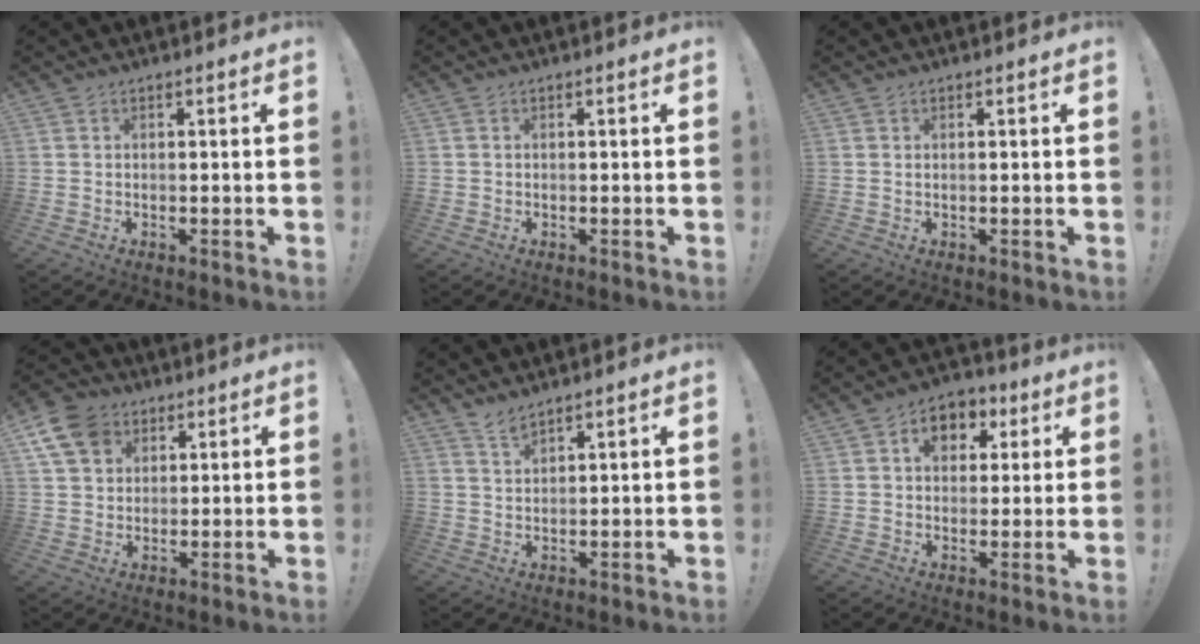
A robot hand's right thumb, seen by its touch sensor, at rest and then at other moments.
{"total": 0.0}
{"total": 0.0}
{"total": 11.1, "force": [5.1, 8.5, 4.9], "torque": [-0.085, -0.023, 0.102]}
{"total": 3.2, "force": [2.9, 0.7, 1.2], "torque": [-0.013, -0.023, 0.051]}
{"total": 8.3, "force": [2.6, 6.8, 4.1], "torque": [-0.050, -0.004, 0.047]}